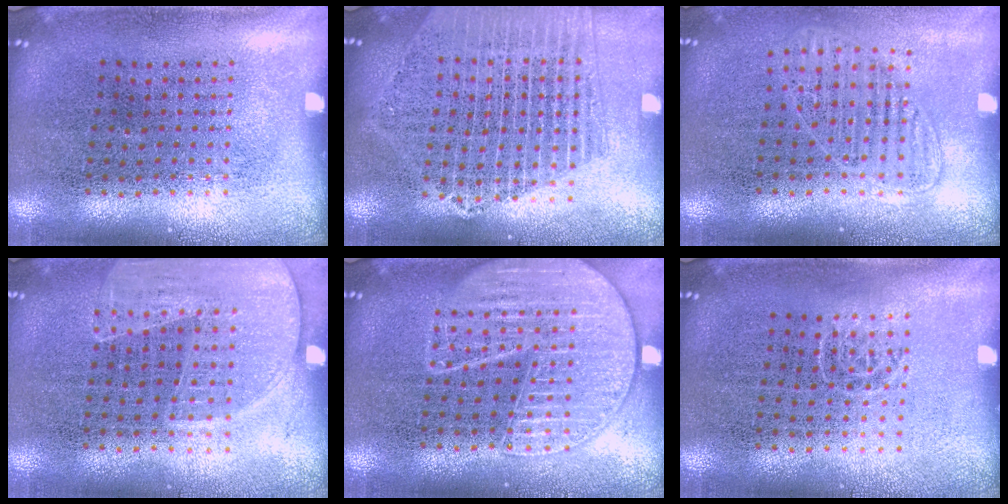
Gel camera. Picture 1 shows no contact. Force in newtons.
{"total": 2.1, "press": 1.9, "slide": 0.9}
{"total": 1.3, "press": 1.2, "slide": 0.7}
{"total": 1.6, "press": 1.4, "slide": 0.8}
{"total": 3.3, "press": 3.3, "slide": 0.3}
{"total": 0.6, "press": 0.4, "slide": 0.5}